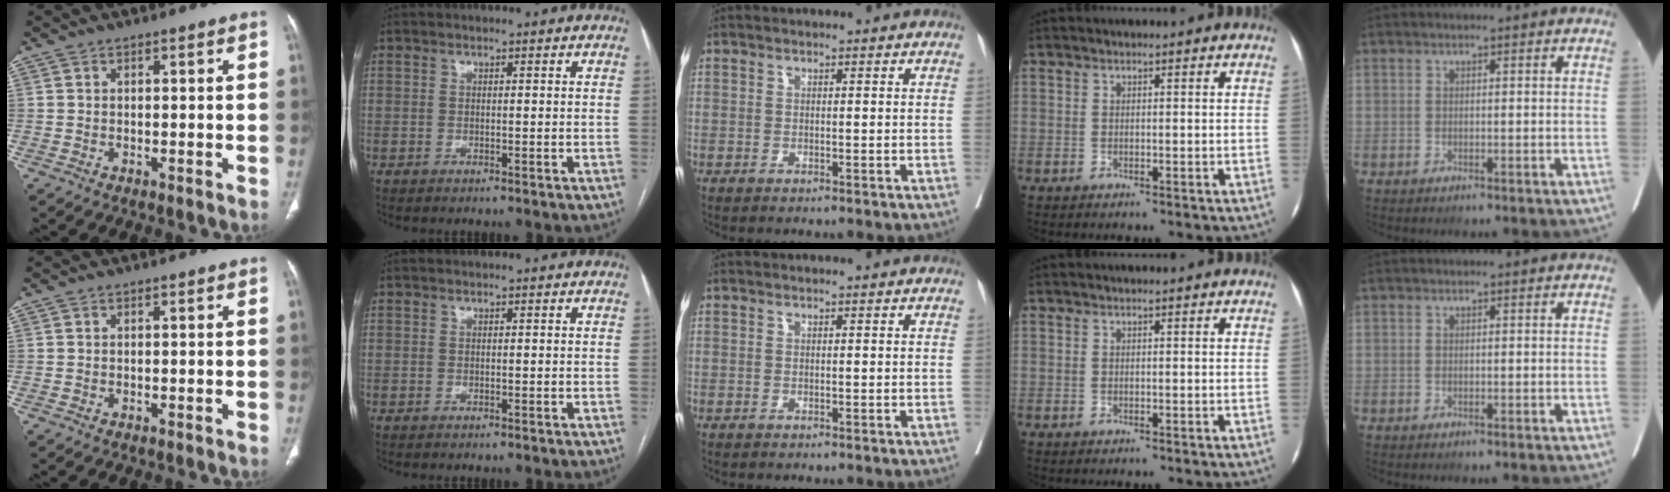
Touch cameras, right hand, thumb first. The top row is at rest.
{}